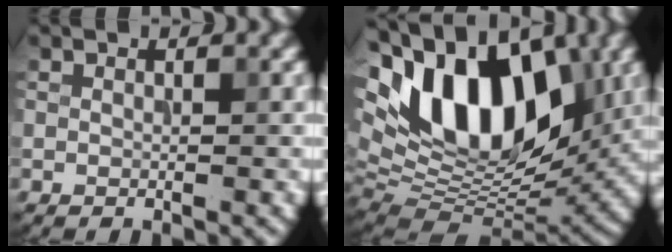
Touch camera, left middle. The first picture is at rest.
{"total": 15.6, "force": [4.8, 9.0, 11.8], "torque": [-0.193, 0.022, 0.074]}